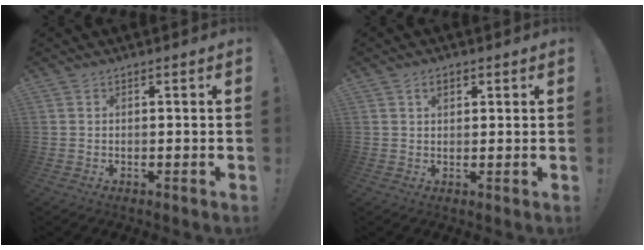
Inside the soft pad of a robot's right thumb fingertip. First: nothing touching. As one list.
[{"total": 2.6, "force": [1.1, 1.5, 1.7], "torque": [-0.022, 0.000, 0.016]}]